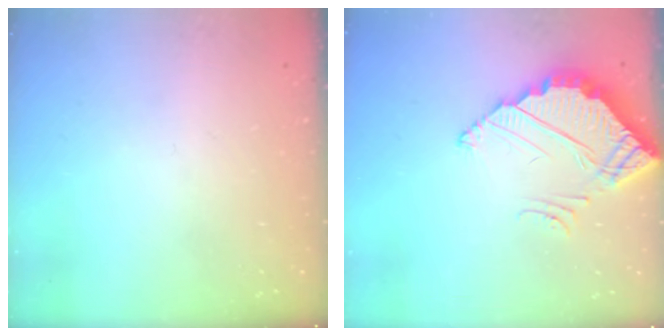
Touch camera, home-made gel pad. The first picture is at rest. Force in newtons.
{"total": 4.0, "press": 4.0, "slide": 0.3}